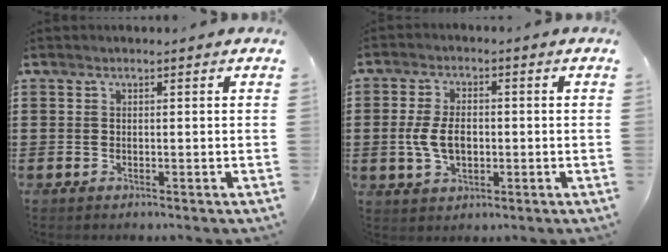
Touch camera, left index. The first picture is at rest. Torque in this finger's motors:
{"motor_torque": [1.06, -0.04, 0.46, 0.15]}